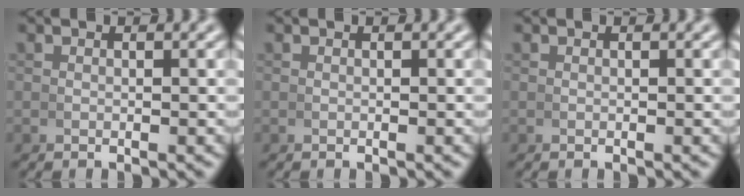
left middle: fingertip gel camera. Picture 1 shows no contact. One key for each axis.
{"total": 0.0}
{"total": 0.0}